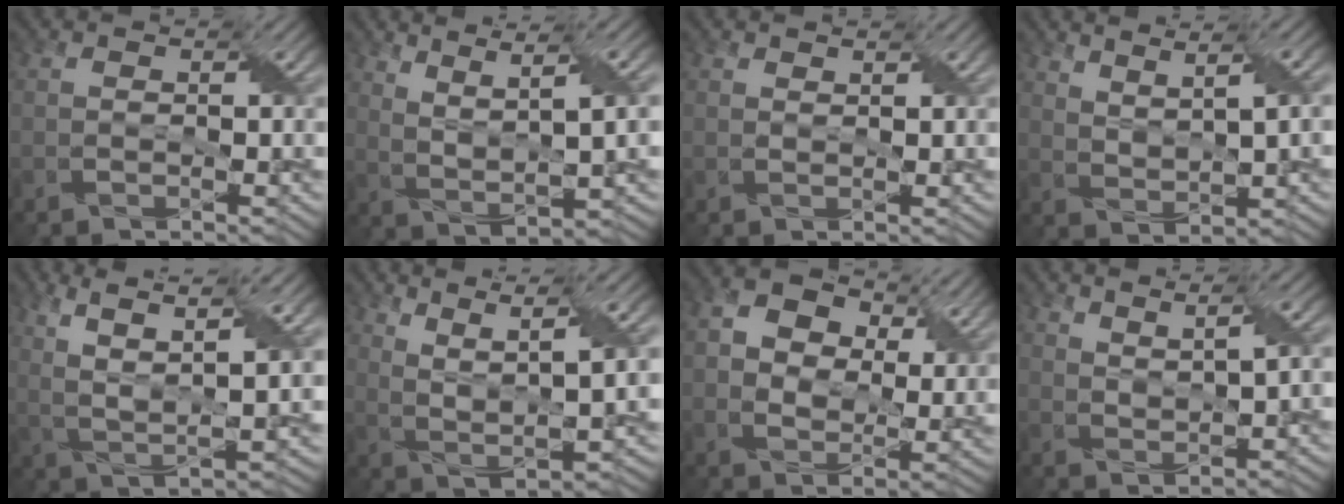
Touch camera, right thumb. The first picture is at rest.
{"total": 8.0, "force": [4.8, 1.5, 6.2], "torque": [-0.122, 0.009, 0.088]}
{"total": 0.8, "force": [0.8, 0.1, 0.1], "torque": [-0.007, 0.000, 0.016]}
{"total": 5.4, "force": [3.8, 1.0, 3.8], "torque": [-0.073, 0.004, 0.075]}
{"total": 9.1, "force": [4.7, 2.1, 7.5], "torque": [-0.161, 0.006, 0.093]}
{"total": 9.1, "force": [5.3, 1.8, 7.2], "torque": [-0.148, 0.011, 0.098]}
{"total": 9.9, "force": [4.3, 6.5, 6.1], "torque": [-0.130, 0.005, 0.069]}
{"total": 4.7, "force": [2.9, 0.9, 3.5], "torque": [-0.066, 0.006, 0.058]}